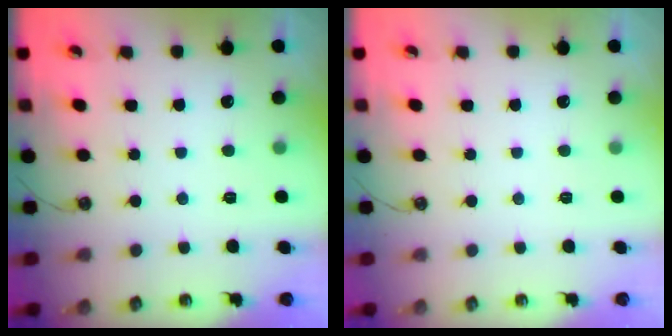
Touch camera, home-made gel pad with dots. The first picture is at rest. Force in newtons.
{"total": 0.0}